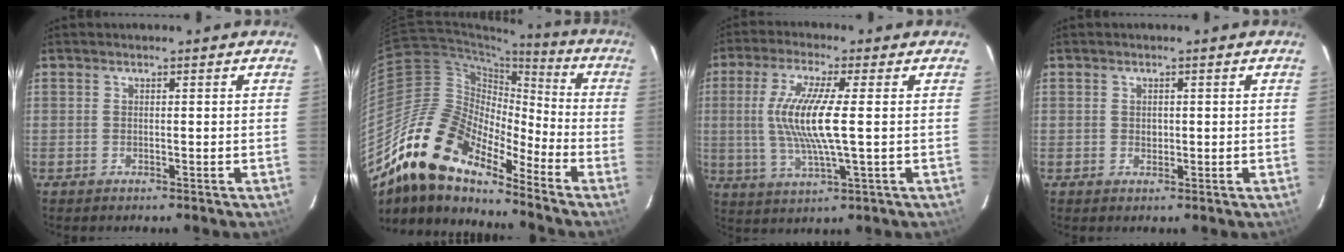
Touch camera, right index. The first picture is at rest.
{"total": 18.9, "force": [-14.8, 6.0, 10.1], "torque": [-0.169, -0.012, -0.295]}
{"total": 11.6, "force": [0.5, 1.3, 11.5], "torque": [-0.227, -0.005, 0.013]}
{"total": 1.3, "force": [0.0, 1.2, 0.5], "torque": [-0.005, 0.003, 0.001]}